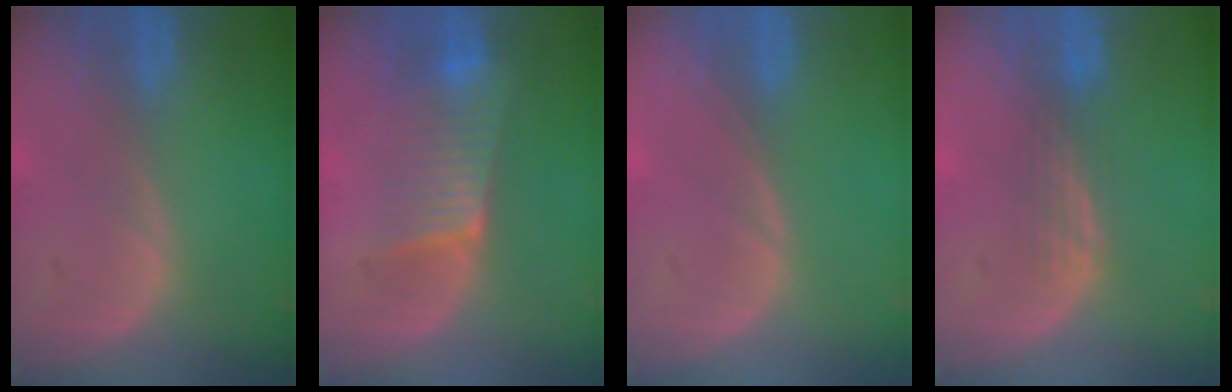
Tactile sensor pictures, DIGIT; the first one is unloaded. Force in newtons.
{"total": 6.7, "press": 5.9, "slide": 3.1}
{"total": 0.0}
{"total": 2.8, "press": 2.5, "slide": 1.3}